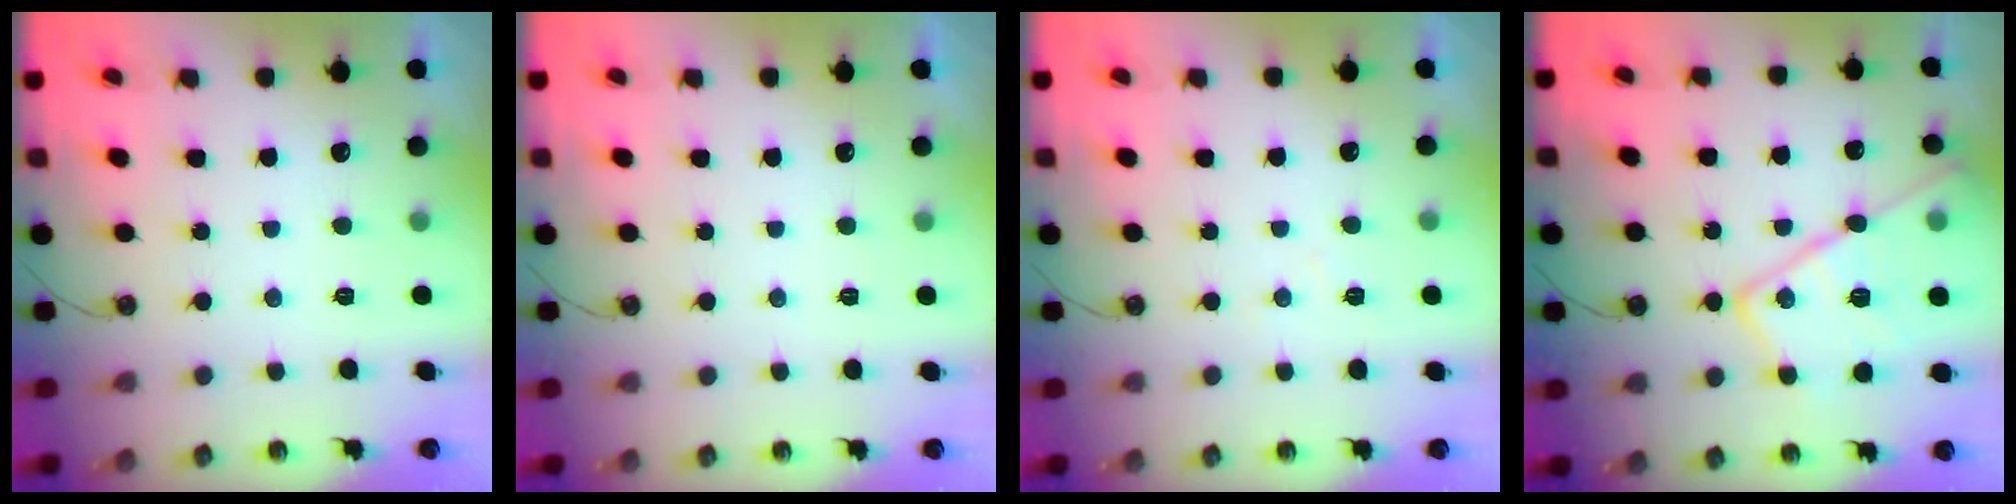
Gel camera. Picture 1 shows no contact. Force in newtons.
{"total": 2.2, "press": 2.2, "slide": 0.4}
{"total": 4.5, "press": 4.5, "slide": 0.7}
{"total": 19.9, "press": 19.8, "slide": 1.2}